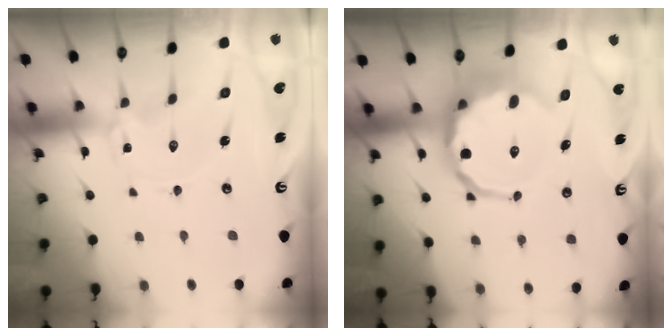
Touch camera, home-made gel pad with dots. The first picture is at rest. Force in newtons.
{"total": 10.5, "press": 10.2, "slide": 2.7}